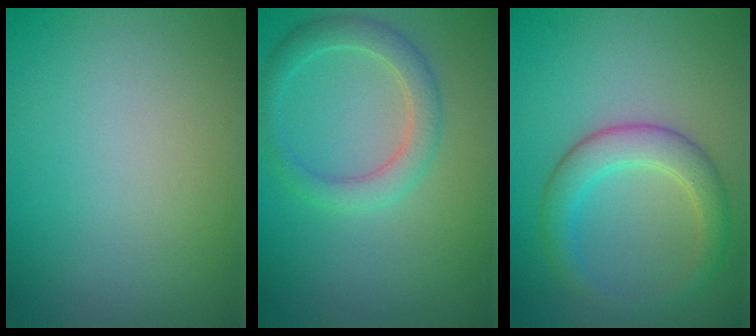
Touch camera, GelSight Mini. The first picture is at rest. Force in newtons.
{"total": 2.8, "press": 2.8, "slide": 0.2}
{"total": 3.7, "press": 3.7, "slide": 0.0}